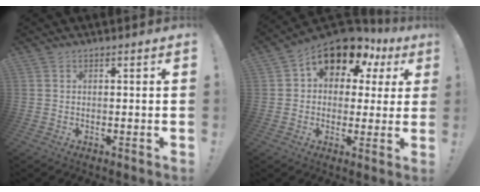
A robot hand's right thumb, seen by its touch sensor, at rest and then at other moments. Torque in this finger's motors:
{"motor_torque": [0.69, 2.73, 1.34, 0.31, 0.07]}